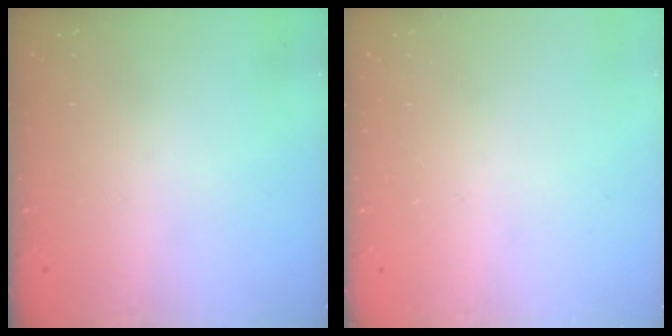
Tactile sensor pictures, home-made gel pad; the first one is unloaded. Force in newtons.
{"total": 0.0}